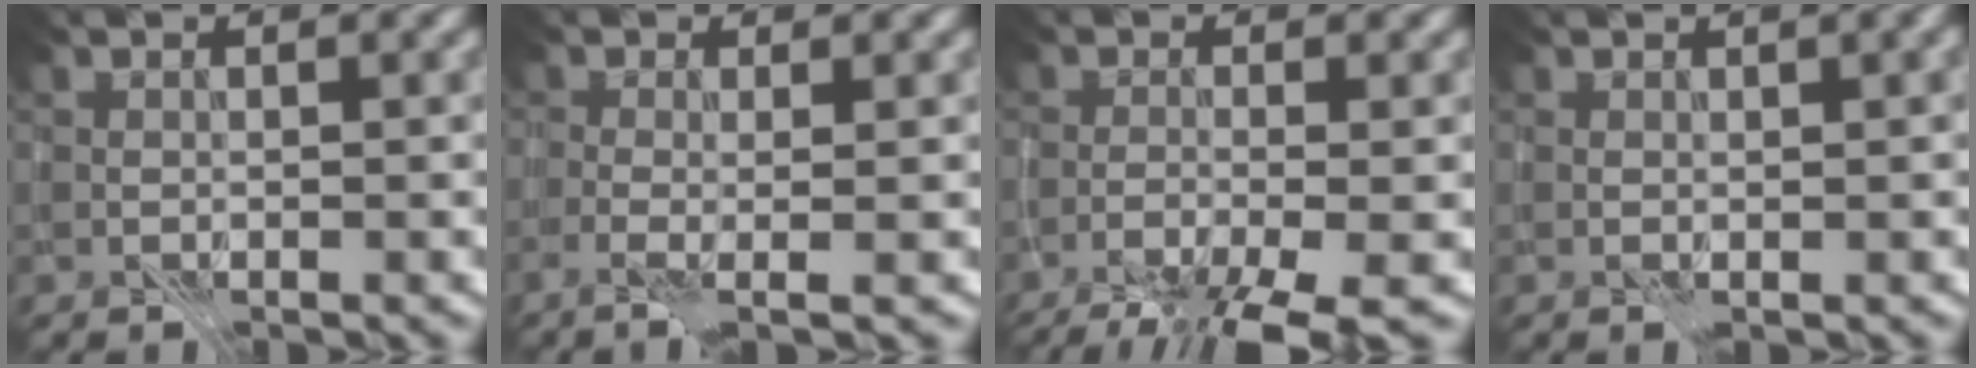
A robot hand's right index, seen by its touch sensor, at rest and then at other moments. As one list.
[{"total": 2.7, "force": [-0.4, 0.9, 2.5], "torque": [-0.031, 0.003, -0.016]}, {"total": 6.1, "force": [-4.0, 1.3, 4.4], "torque": [-0.072, -0.015, -0.075]}, {"total": 2.5, "force": [0.8, 1.0, 2.2], "torque": [-0.009, 0.008, 0.004]}]